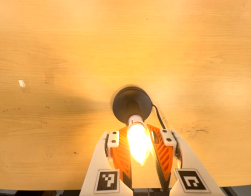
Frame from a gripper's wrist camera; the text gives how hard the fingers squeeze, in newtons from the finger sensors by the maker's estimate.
{"total": 13.5, "left": 12.9, "right": 14.2}